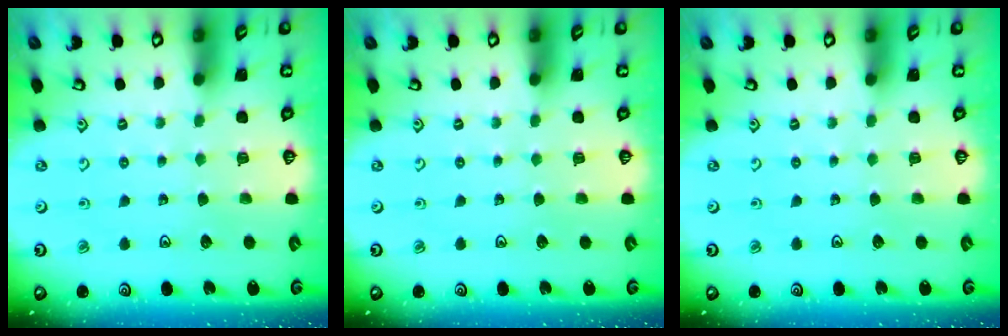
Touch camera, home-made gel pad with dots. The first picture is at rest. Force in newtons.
{"total": 0.0}
{"total": 0.0}